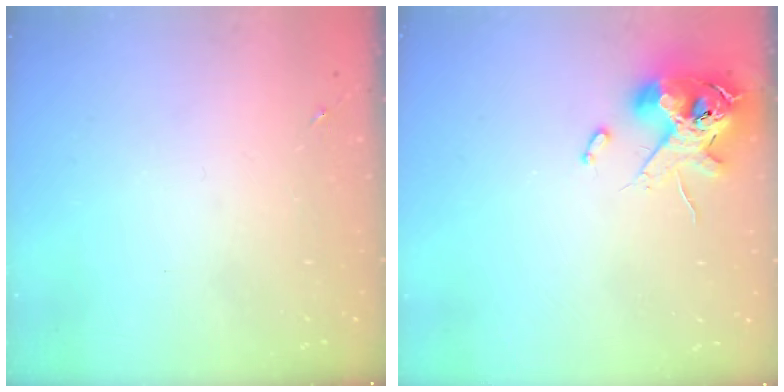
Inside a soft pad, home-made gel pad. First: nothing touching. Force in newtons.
{"total": 12.6, "press": 12.4, "slide": 2.1}